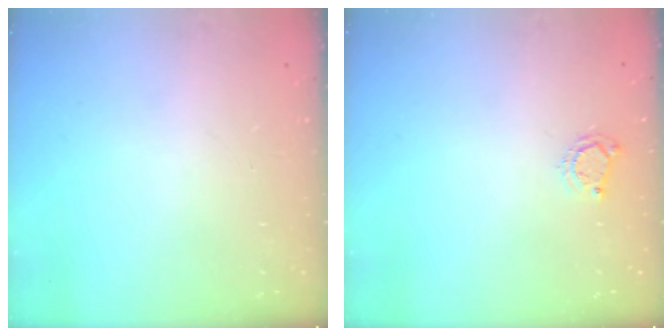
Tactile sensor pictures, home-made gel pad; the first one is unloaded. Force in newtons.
{"total": 3.8, "press": 3.7, "slide": 0.6}